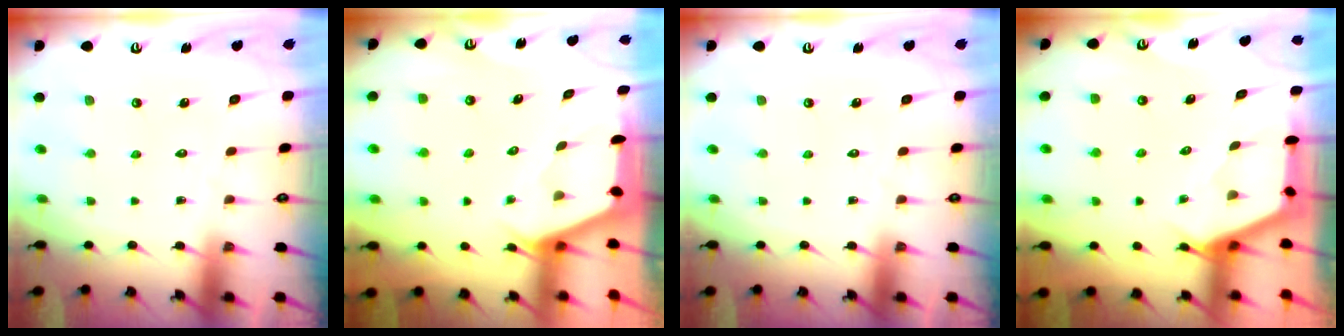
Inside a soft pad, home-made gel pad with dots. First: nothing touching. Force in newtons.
{"total": 2.1, "press": 2.0, "slide": 0.3}
{"total": 0.0}
{"total": 3.0, "press": 3.0, "slide": 0.4}